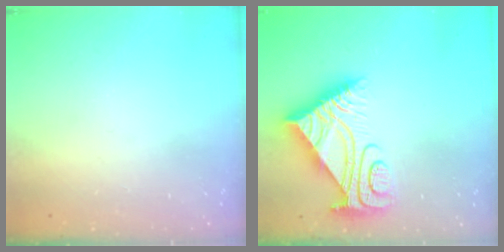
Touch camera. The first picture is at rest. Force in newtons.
{"total": 8.7, "press": 8.7, "slide": 0.5}